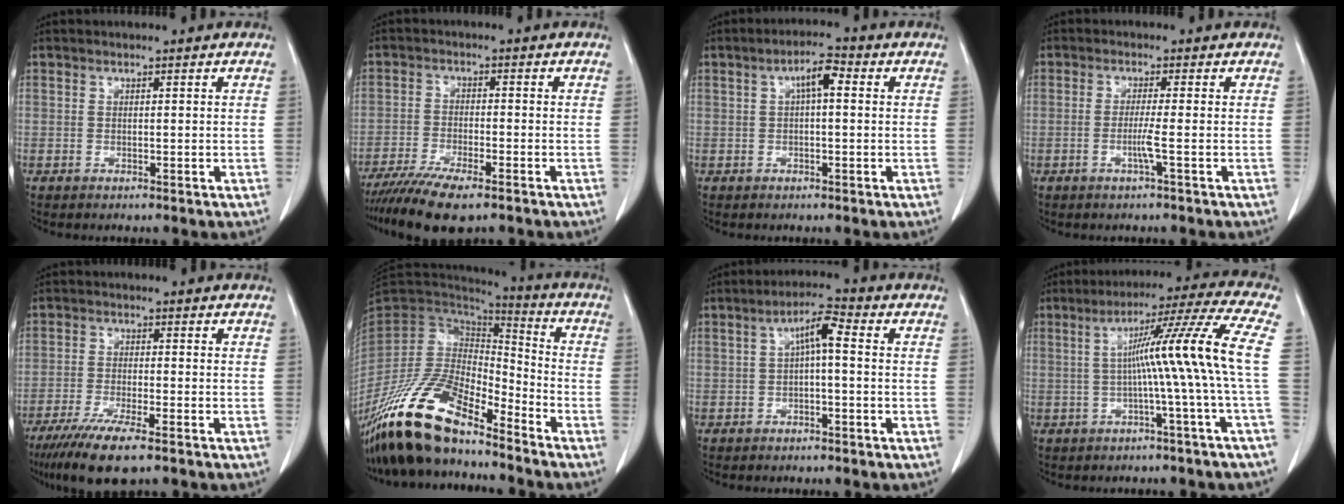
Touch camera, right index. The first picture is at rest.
{"total": 9.6, "force": [-7.4, 1.8, 5.9], "torque": [-0.096, -0.020, -0.121]}
{"total": 4.0, "force": [0.8, 1.0, 3.8], "torque": [-0.065, 0.014, 0.011]}
{"total": 2.6, "force": [-0.8, -0.7, 2.3], "torque": [-0.048, -0.004, -0.019]}
{"total": 8.8, "force": [-6.1, 0.8, 6.2], "torque": [-0.109, -0.021, -0.100]}
{"total": 17.6, "force": [-13.8, 5.3, 9.5], "torque": [-0.182, 0.004, -0.259]}
{"total": 4.7, "force": [0.4, 0.9, 4.6], "torque": [-0.081, 0.019, 0.004]}
{"total": 12.3, "force": [-0.3, -2.9, 11.9], "torque": [-0.172, 0.019, -0.003]}